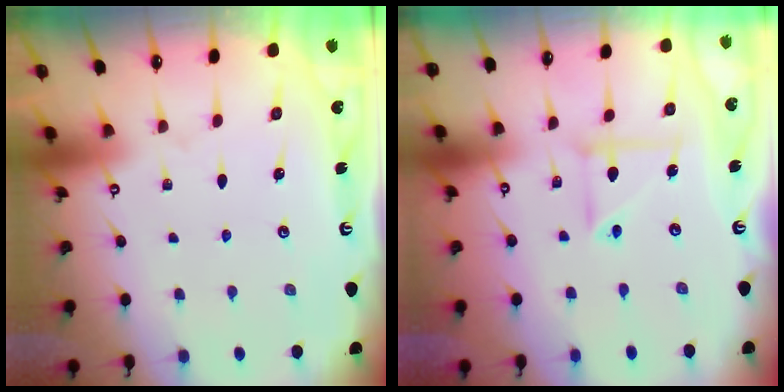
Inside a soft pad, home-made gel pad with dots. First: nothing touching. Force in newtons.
{"total": 6.3, "press": 6.3, "slide": 0.5}